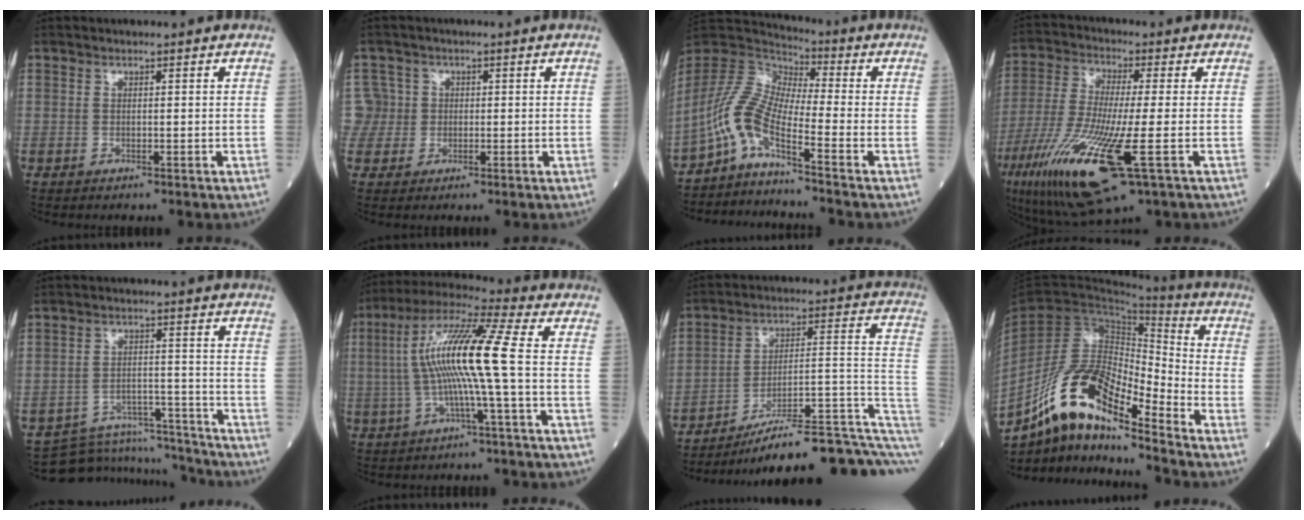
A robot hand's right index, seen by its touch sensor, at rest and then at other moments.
{"total": 4.3, "force": [0.4, 4.3, -0.4], "torque": [0.026, 0.015, 0.006]}
{"total": 8.2, "force": [-5.1, 1.0, 6.3], "torque": [-0.145, 0.010, -0.106]}
{"total": 18.3, "force": [-6.9, 2.7, 16.8], "torque": [-0.369, -0.053, -0.122]}
{"total": 11.5, "force": [-11.2, 2.6, -0.6], "torque": [0.013, 0.040, -0.166]}
{"total": 13.3, "force": [0.0, -0.5, 13.3], "torque": [-0.260, 0.022, -0.007]}
{"total": 20.8, "force": [-15.0, 2.1, 14.2], "torque": [-0.126, 0.050, -0.216]}
{"total": 14.6, "force": [-10.3, 3.2, 9.8], "torque": [-0.199, 0.018, -0.183]}